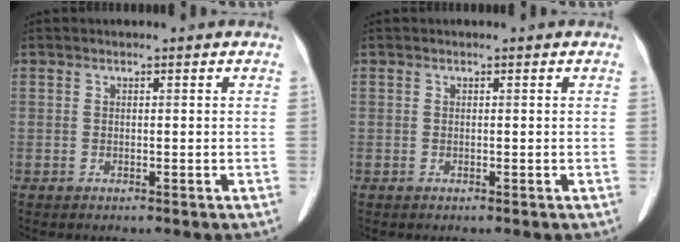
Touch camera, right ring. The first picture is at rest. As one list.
[{"total": 0.0}]